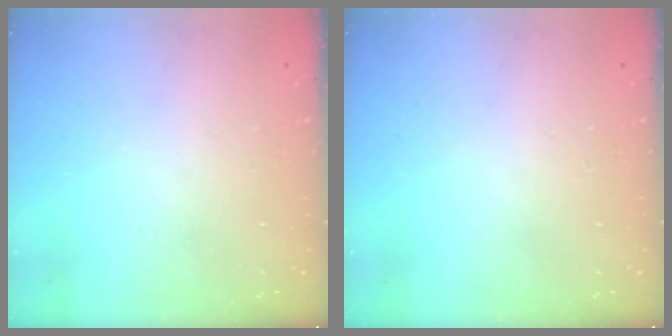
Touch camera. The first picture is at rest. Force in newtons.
{"total": 0.0}